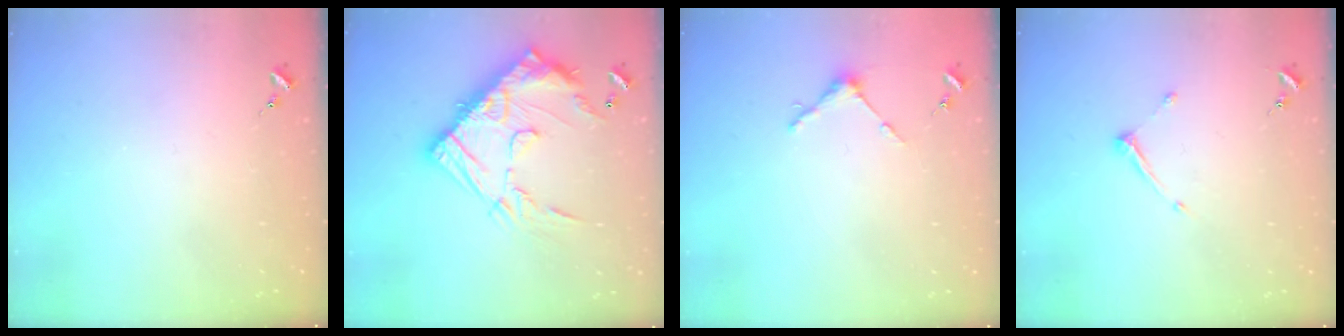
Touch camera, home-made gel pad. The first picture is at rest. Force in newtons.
{"total": 21.0, "press": 21.0, "slide": 1.6}
{"total": 4.0, "press": 4.0, "slide": 0.4}
{"total": 6.6, "press": 6.6, "slide": 0.3}